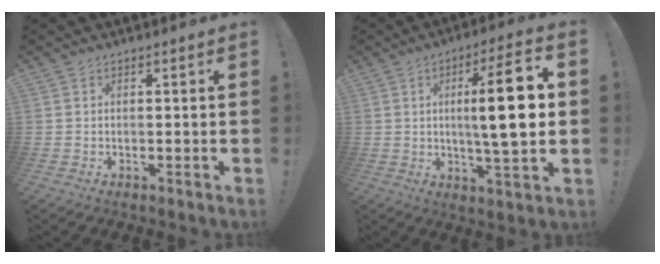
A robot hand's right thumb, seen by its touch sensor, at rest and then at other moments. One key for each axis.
{"total": 16.0, "fx": 1.2, "fy": 2.6, "fz": 15.8, "tx": -0.250, "ty": -0.004, "tz": 0.002}